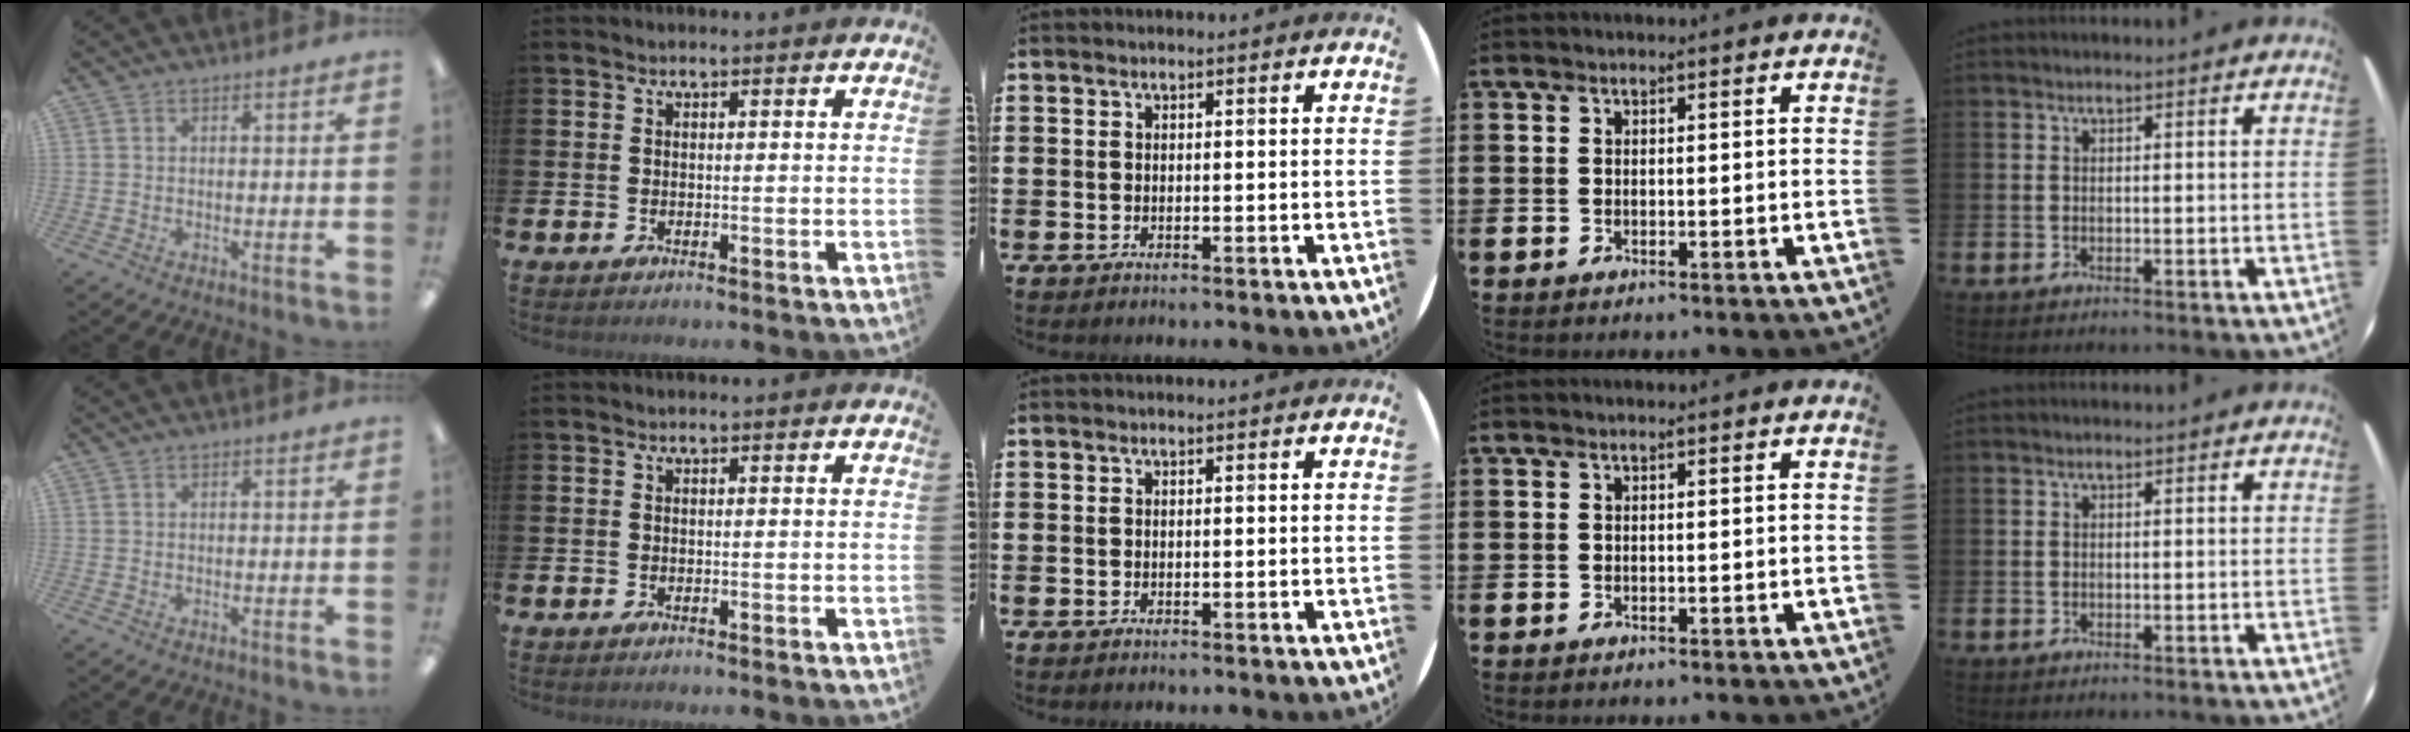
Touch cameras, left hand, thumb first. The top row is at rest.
{}